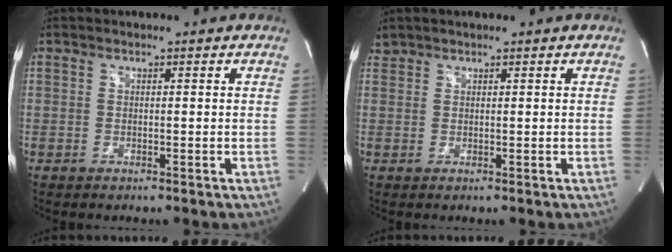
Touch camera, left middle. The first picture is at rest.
{"total": 1.0, "force": [0.9, 0.3, -0.2], "torque": [-0.004, 0.009, 0.022]}